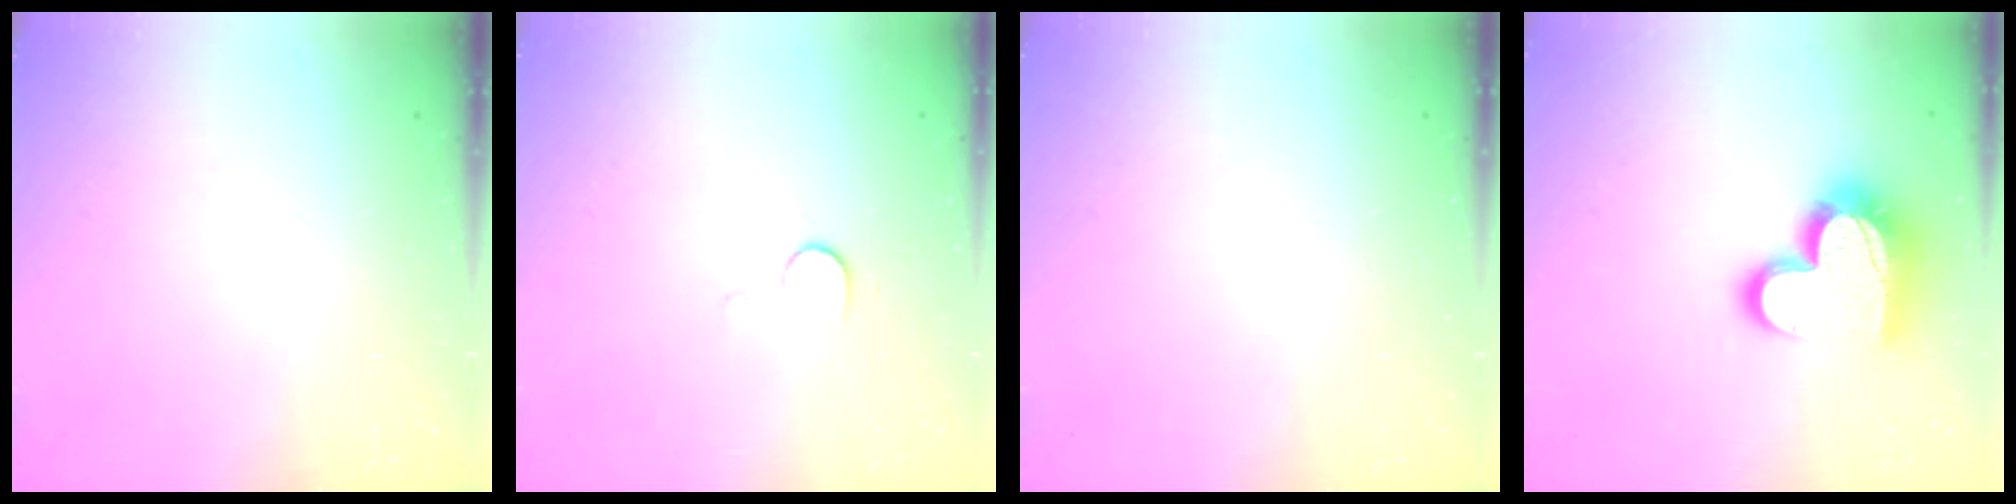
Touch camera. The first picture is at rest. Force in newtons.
{"total": 5.0, "press": 4.9, "slide": 0.4}
{"total": 0.7, "press": 0.7, "slide": 0.1}
{"total": 17.9, "press": 17.8, "slide": 1.3}